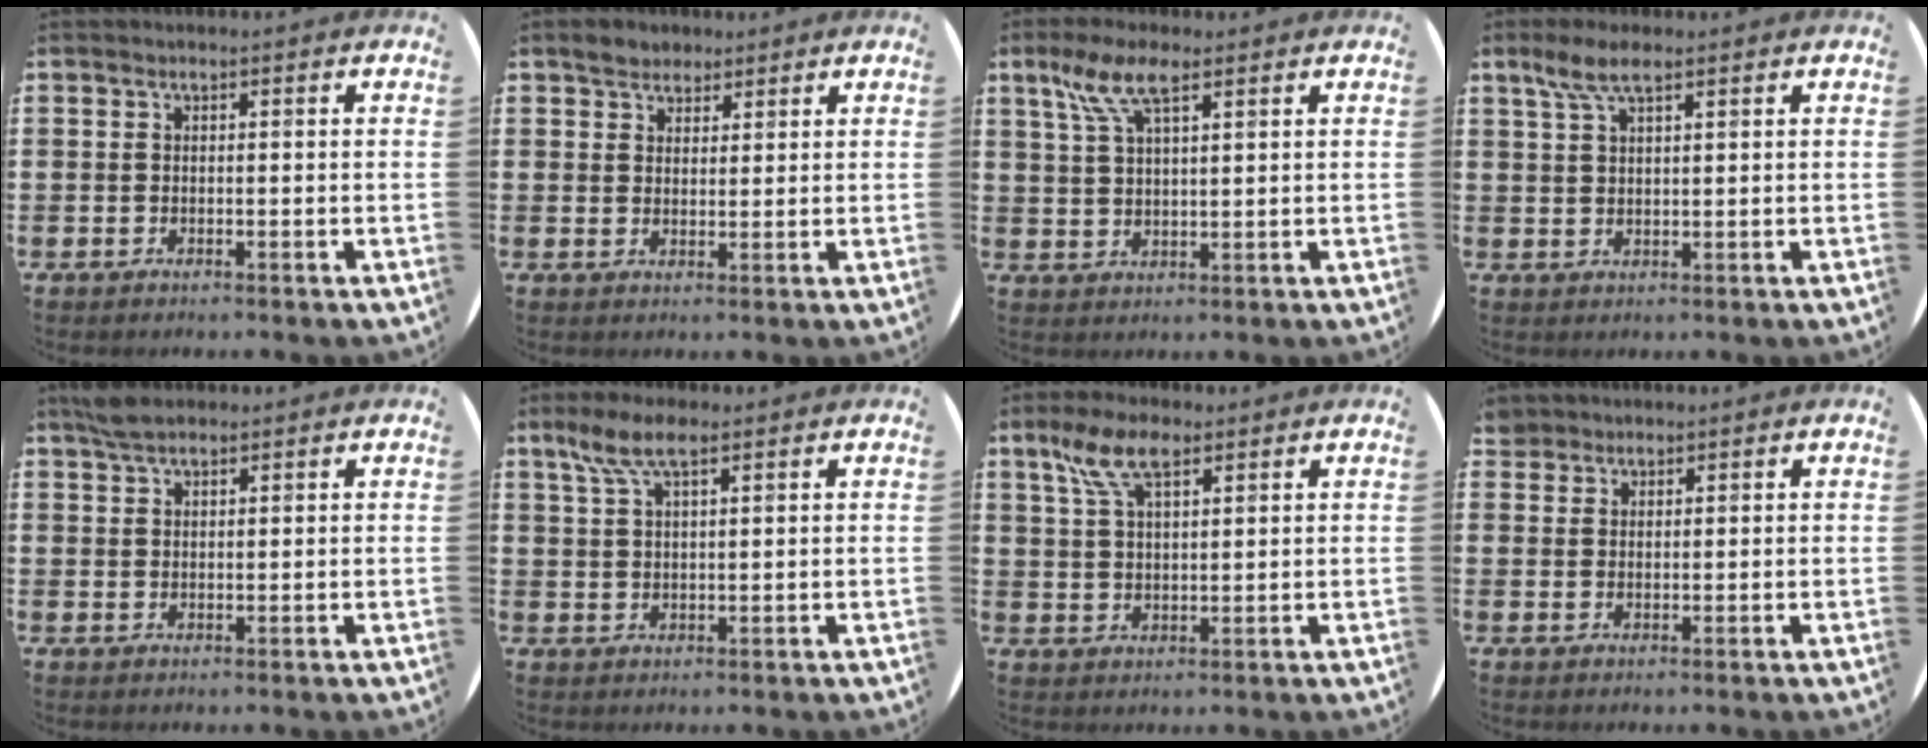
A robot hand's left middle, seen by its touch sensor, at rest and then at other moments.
{"total": 2.8, "force": [2.4, 1.4, 0.2], "torque": [-0.002, 0.005, 0.045]}
{"total": 6.6, "force": [4.0, 2.2, 4.8], "torque": [-0.106, 0.008, 0.070]}
{"total": 4.4, "force": [2.8, 1.4, 3.2], "torque": [-0.068, 0.007, 0.049]}
{"total": 3.0, "force": [2.6, 1.0, 1.2], "torque": [-0.030, 0.006, 0.048]}
{"total": 5.5, "force": [3.5, 1.7, 3.9], "torque": [-0.085, 0.006, 0.062]}
{"total": 6.7, "force": [4.1, 2.7, 4.6], "torque": [-0.093, 0.006, 0.071]}
{"total": 2.0, "force": [1.8, 0.9, 0.0], "torque": [0.005, 0.001, 0.035]}